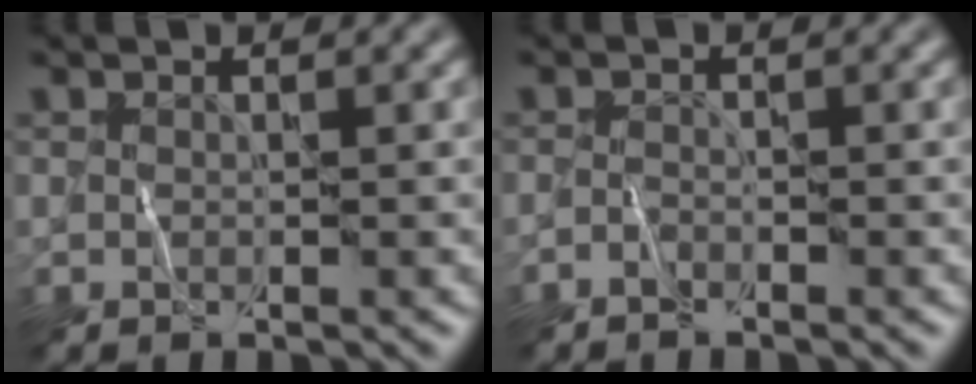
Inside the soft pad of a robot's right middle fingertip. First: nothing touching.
{"total": 0.9, "force": [-0.9, 0.1, 0.1], "torque": [-0.002, 0.004, -0.021]}